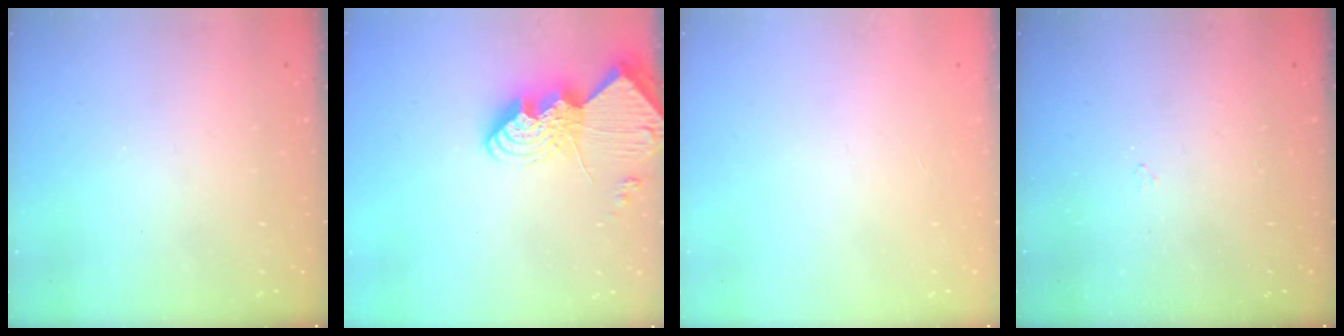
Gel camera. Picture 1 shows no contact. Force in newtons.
{"total": 18.8, "press": 18.7, "slide": 1.7}
{"total": 0.0}
{"total": 2.9, "press": 2.9, "slide": 0.5}